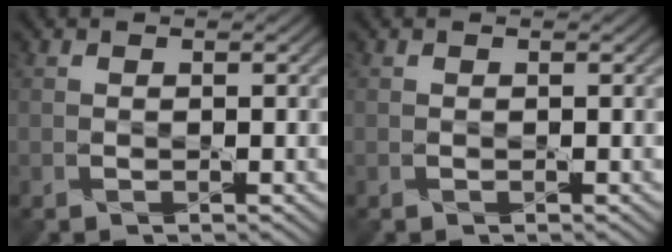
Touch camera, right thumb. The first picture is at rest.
{"total": 0.0}